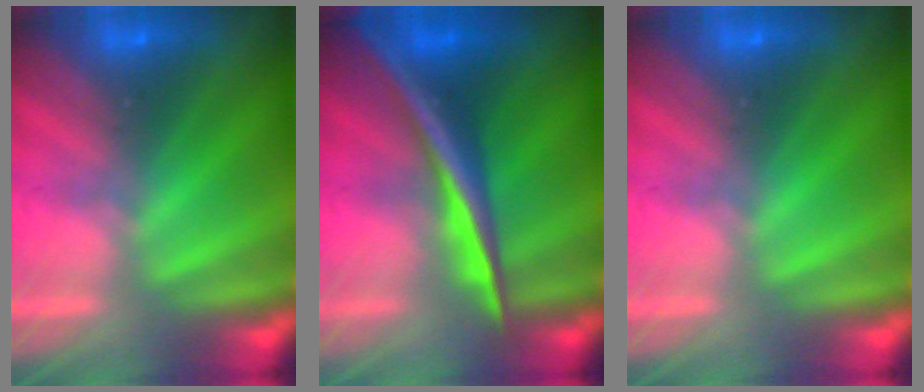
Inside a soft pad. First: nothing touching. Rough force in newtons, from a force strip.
{"total": 2.6}
{"total": 0.0}